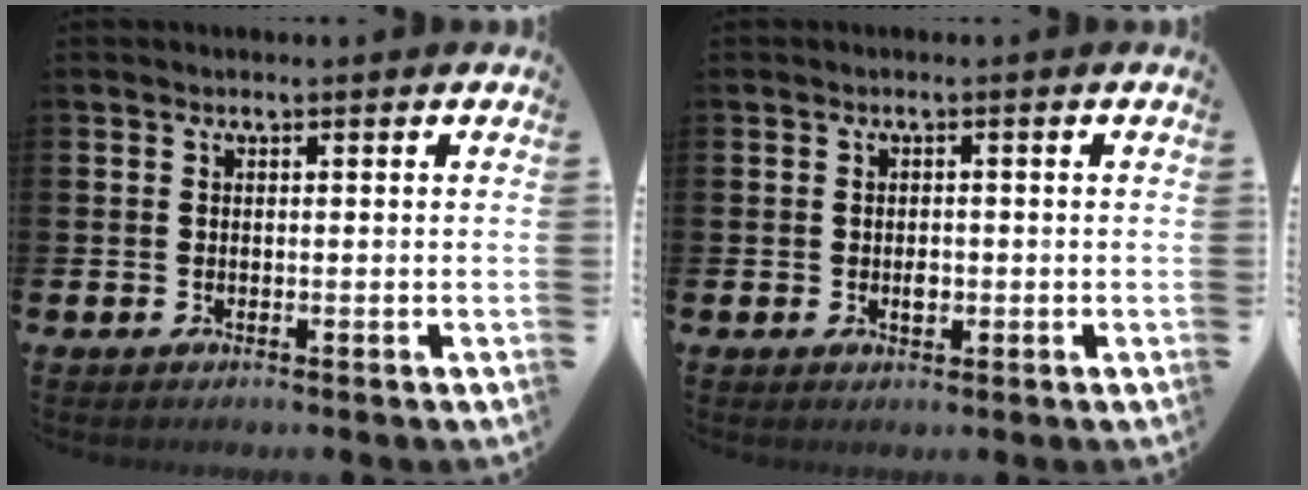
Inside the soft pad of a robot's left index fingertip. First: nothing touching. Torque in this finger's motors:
{"motor_torque": [0.21, 0.10, 0.00, 0.00]}